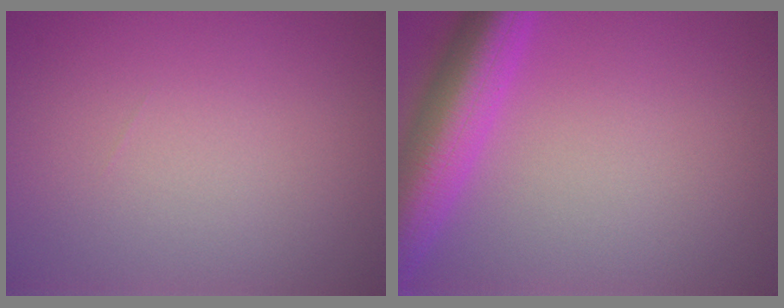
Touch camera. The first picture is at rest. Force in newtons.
{"total": 7.5, "press": 7.5, "slide": 0.4}